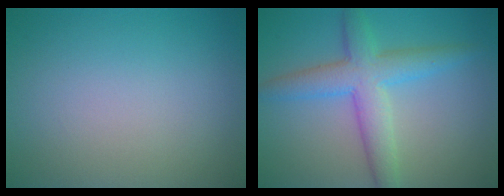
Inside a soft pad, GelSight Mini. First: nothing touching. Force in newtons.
{"total": 5.3, "press": 5.3, "slide": 0.1}